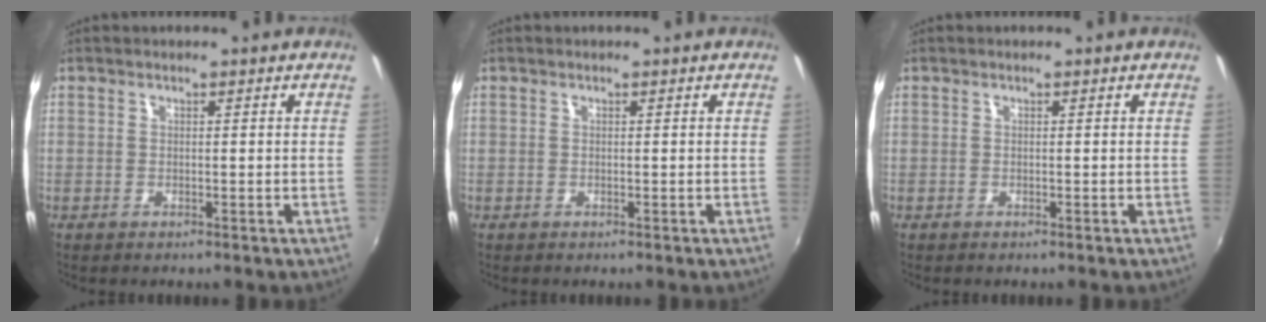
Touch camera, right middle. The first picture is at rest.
{"total": 0.0}
{"total": 0.0}